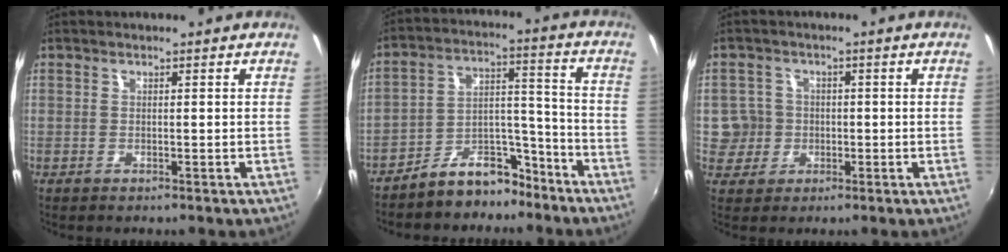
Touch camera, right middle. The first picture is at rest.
{"total": 9.5, "force": [-7.9, 3.9, 3.4], "torque": [-0.045, 0.048, -0.120]}
{"total": 4.1, "force": [-0.5, 4.0, 0.2], "torque": [-0.002, 0.009, -0.007]}